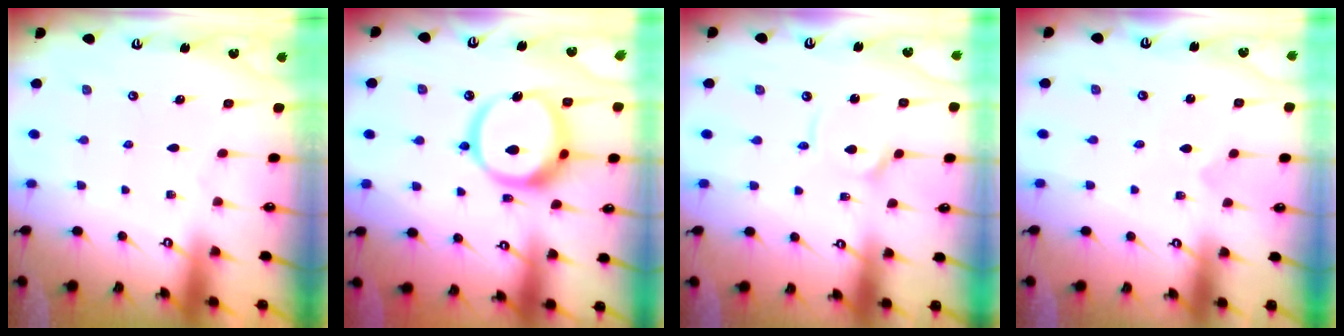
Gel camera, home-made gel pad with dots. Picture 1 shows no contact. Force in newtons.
{"total": 16.7, "press": 16.6, "slide": 1.9}
{"total": 3.9, "press": 3.9, "slide": 0.4}
{"total": 0.0}